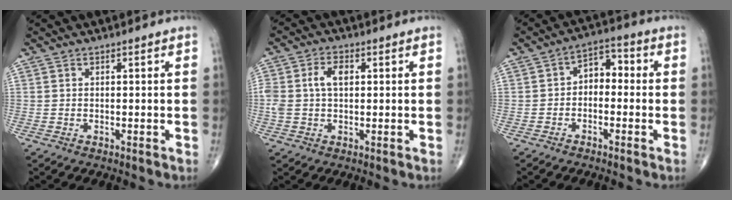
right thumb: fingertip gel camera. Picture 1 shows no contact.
{"total": 5.5, "force": [0.9, 3.3, 4.3], "torque": [-0.100, 0.016, 0.017]}
{"total": 5.6, "force": [-0.6, 3.8, 4.1], "torque": [-0.038, 0.033, -0.026]}